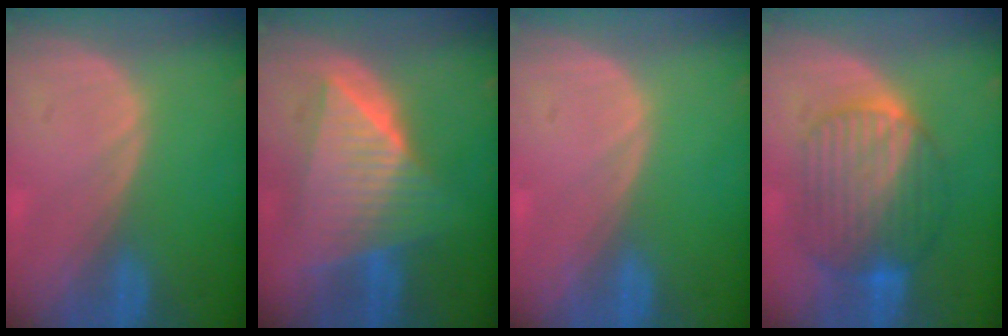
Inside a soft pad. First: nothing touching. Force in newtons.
{"total": 9.7, "press": 9.7, "slide": 0.7}
{"total": 0.0}
{"total": 9.7, "press": 9.7, "slide": 1.0}